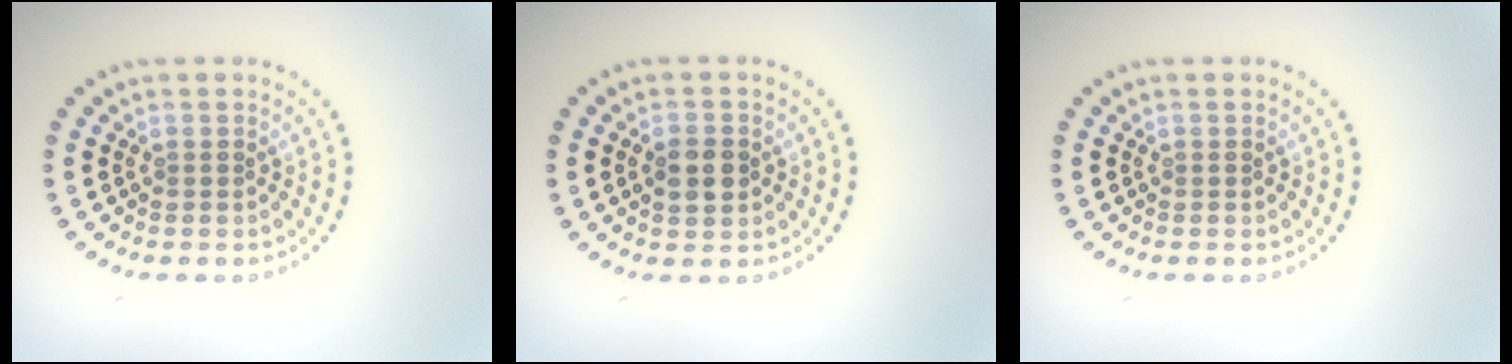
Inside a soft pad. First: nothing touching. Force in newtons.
{"total": 3.0, "press": 3.0, "slide": 0.0}
{"total": 0.0}